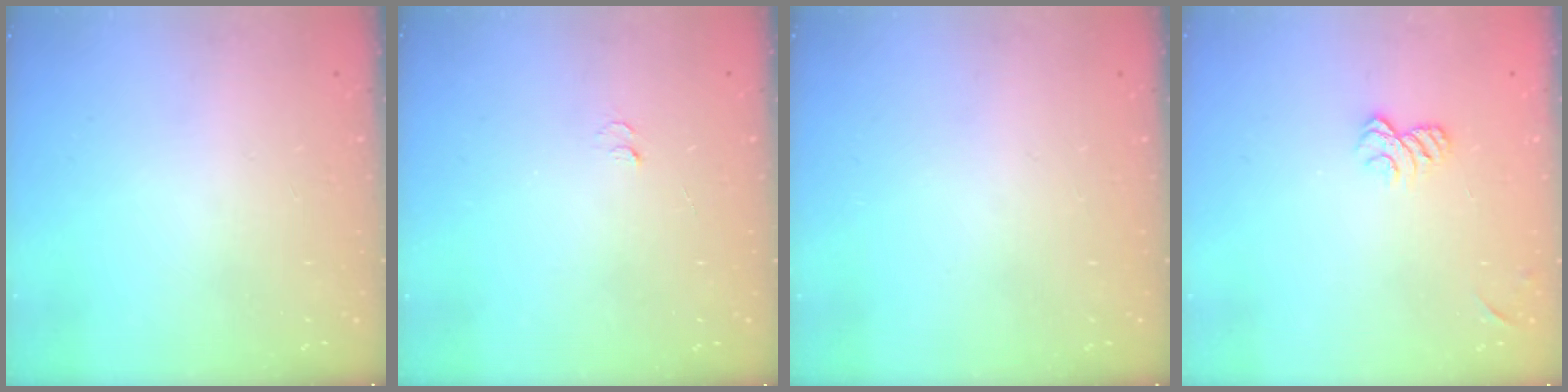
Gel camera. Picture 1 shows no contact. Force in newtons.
{"total": 2.9, "press": 2.9, "slide": 0.3}
{"total": 0.0}
{"total": 6.2, "press": 6.1, "slide": 1.2}